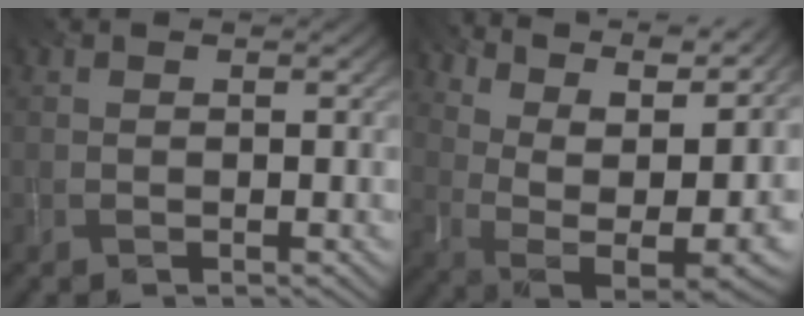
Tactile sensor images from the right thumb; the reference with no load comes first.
{"total": 14.8, "force": [8.4, 6.1, 10.6], "torque": [-0.169, 0.021, 0.123]}